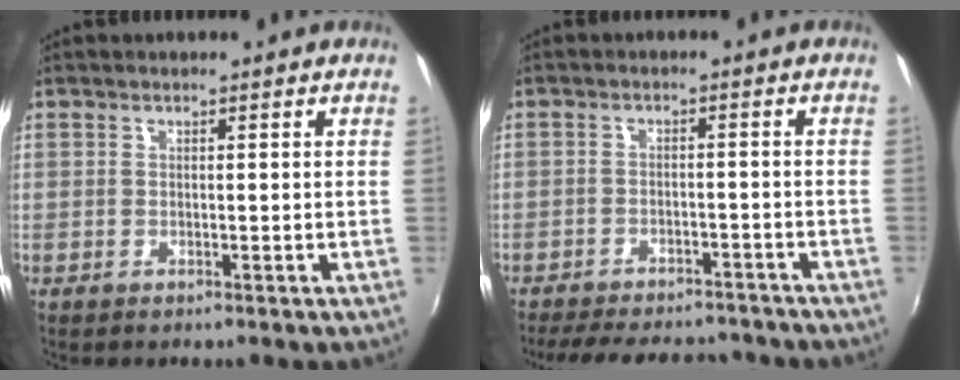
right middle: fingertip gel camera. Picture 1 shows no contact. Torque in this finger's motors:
{"motor_torque": [0.94, -1.20, 0.56, 0.13]}